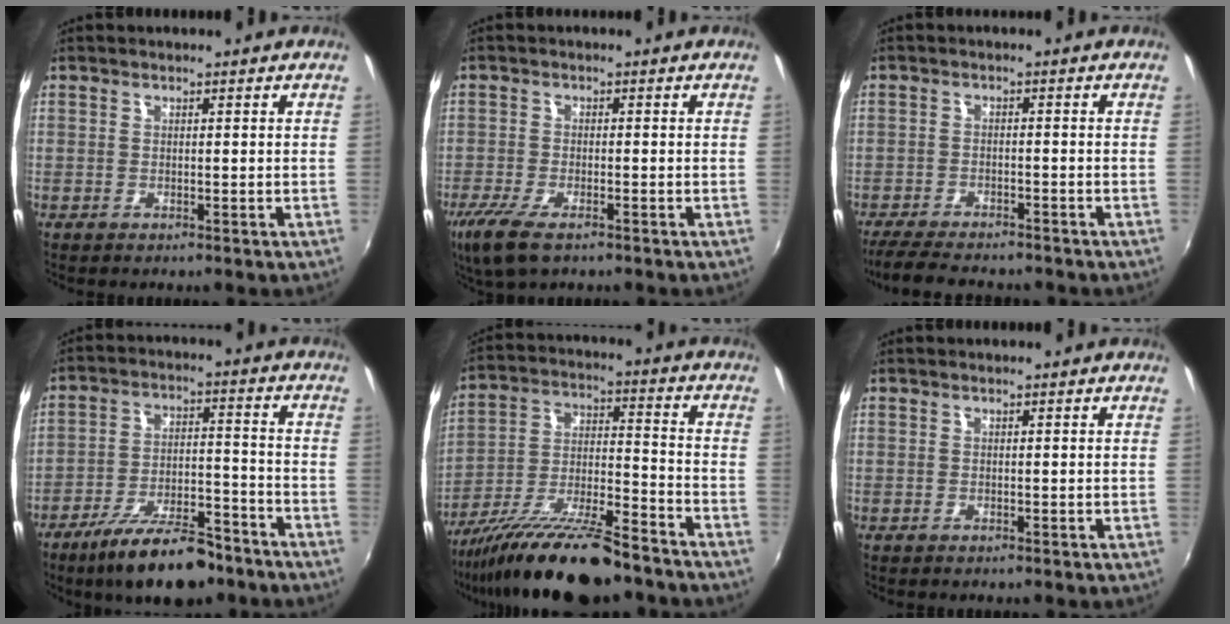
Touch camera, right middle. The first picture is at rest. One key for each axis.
{"total": 8.0, "fx": -5.2, "fy": 2.6, "fz": 5.6, "tx": -0.136, "ty": -0.030, "tz": -0.096}
{"total": 10.1, "fx": -8.9, "fy": 2.0, "fz": 4.3, "tx": -0.105, "ty": -0.024, "tz": -0.142}
{"total": 15.5, "fx": -11.8, "fy": 4.6, "fz": 8.9, "tx": -0.166, "ty": -0.008, "tz": -0.183}
{"total": 19.6, "fx": -15.3, "fy": 3.5, "fz": 11.7, "tx": -0.223, "ty": -0.030, "tz": -0.256}
{"total": 0.0}